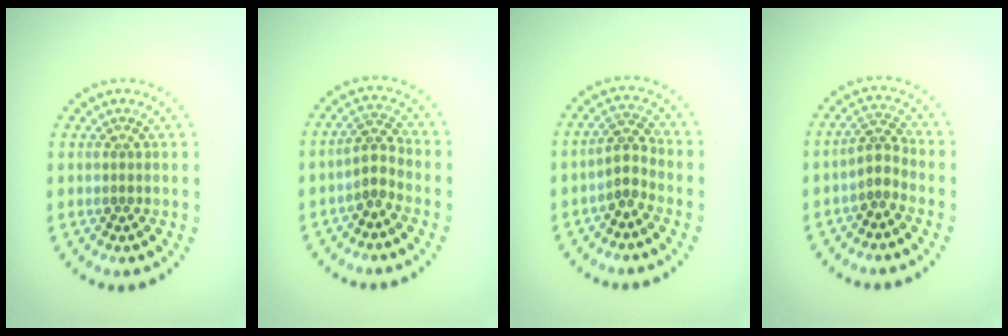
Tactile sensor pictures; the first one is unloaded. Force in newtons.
{"total": 2.1, "press": 1.6, "slide": 1.4}
{"total": 2.3, "press": 1.8, "slide": 1.4}
{"total": 2.0, "press": 1.6, "slide": 1.3}